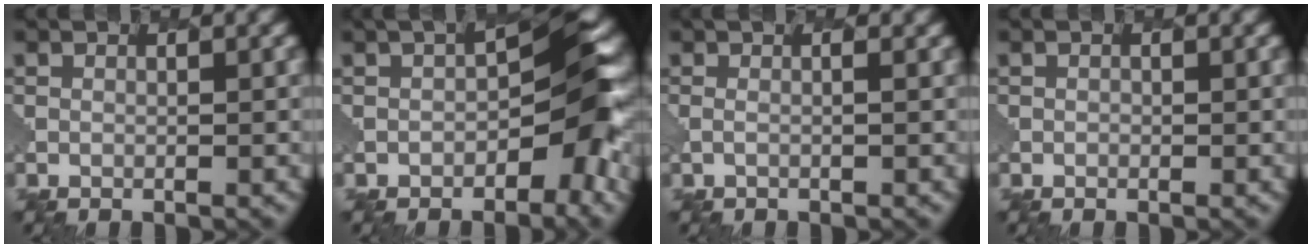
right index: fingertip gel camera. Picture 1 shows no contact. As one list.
[{"total": 4.1, "force": [-0.4, 2.3, 3.3], "torque": [-0.051, 0.017, -0.038]}, {"total": 1.2, "force": [0.5, 0.4, 1.0], "torque": [-0.008, 0.013, -0.010]}, {"total": 0.7, "force": [-0.3, 0.7, 0.1], "torque": [-0.011, -0.007, -0.008]}]